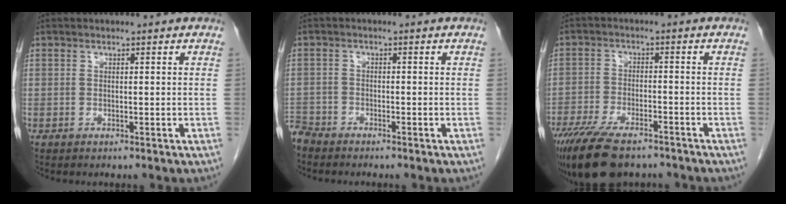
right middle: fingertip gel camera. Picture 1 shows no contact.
{"total": 3.0, "force": [-2.9, 0.5, -0.1], "torque": [0.003, -0.008, -0.058]}
{"total": 12.9, "force": [-9.8, 4.3, 7.2], "torque": [-0.135, -0.019, -0.159]}